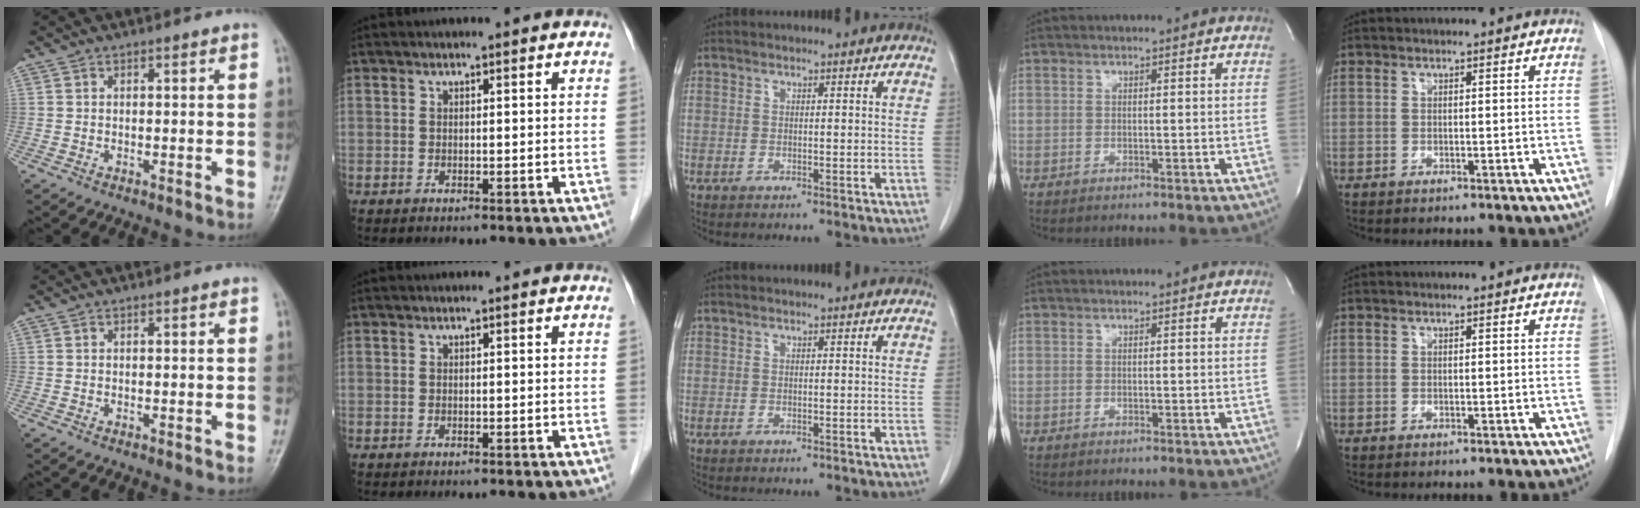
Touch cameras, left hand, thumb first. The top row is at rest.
{}